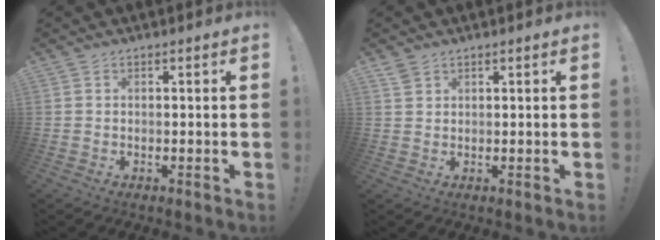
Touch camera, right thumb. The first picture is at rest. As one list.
[{"total": 2.4, "force": [1.8, 1.1, 1.0], "torque": [-0.016, -0.008, 0.034]}]